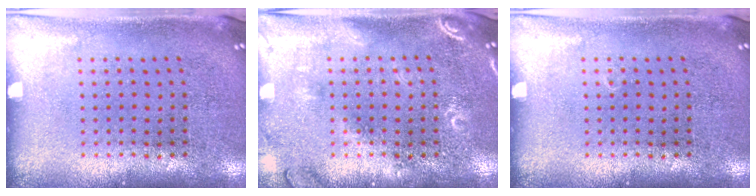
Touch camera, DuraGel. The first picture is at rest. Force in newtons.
{"total": 2.5, "press": 2.4, "slide": 0.5}
{"total": 0.0}